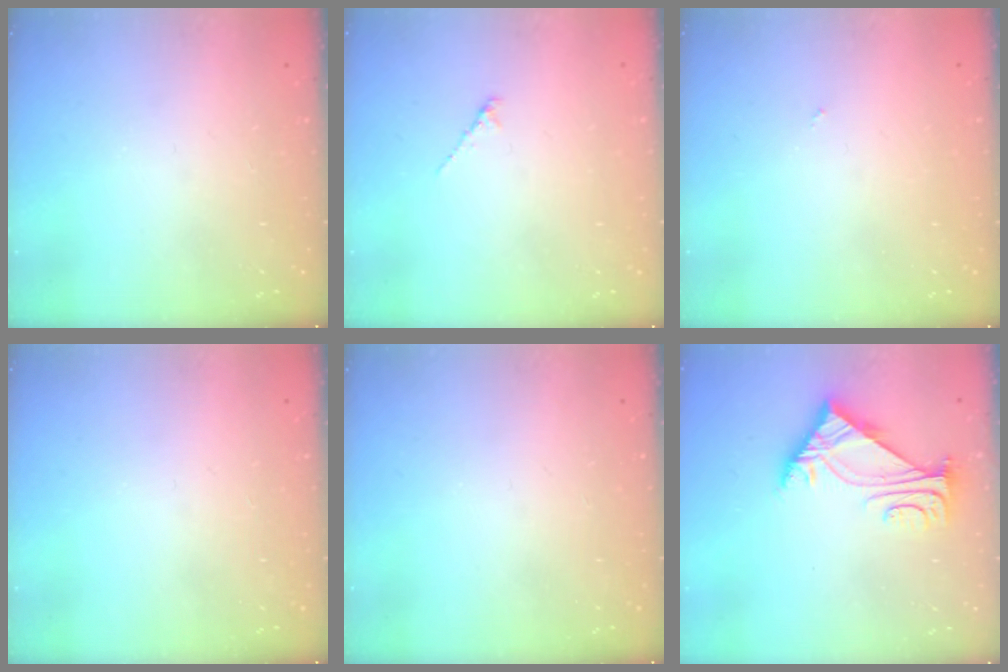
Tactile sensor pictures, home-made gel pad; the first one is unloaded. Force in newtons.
{"total": 1.2, "press": 1.1, "slide": 0.4}
{"total": 0.0}
{"total": 0.0}
{"total": 0.0}
{"total": 5.9, "press": 5.8, "slide": 1.1}